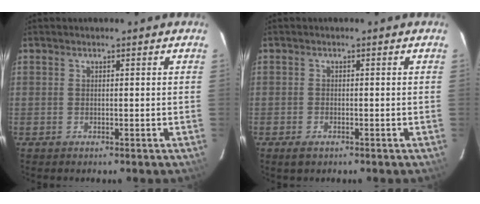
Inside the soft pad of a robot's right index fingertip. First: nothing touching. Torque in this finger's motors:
{"motor_torque": [0.13, -0.11, 0.00, 0.00]}